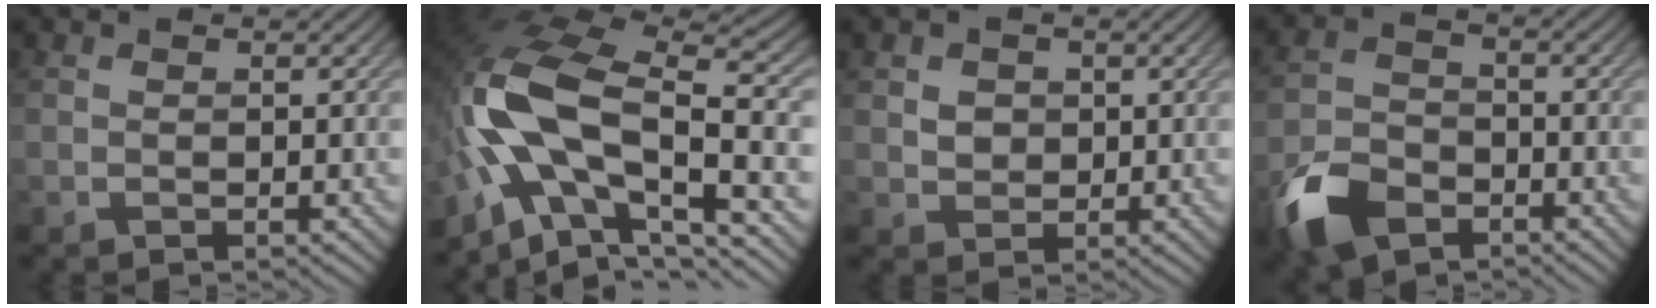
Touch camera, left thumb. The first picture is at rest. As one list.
[{"total": 16.2, "force": [-3.8, 8.4, 13.3], "torque": [-0.274, -0.005, -0.076]}, {"total": 2.3, "force": [0.4, 2.1, 1.0], "torque": [-0.028, -0.003, 0.002]}, {"total": 8.9, "force": [-5.6, 5.1, 4.7], "torque": [-0.113, -0.015, -0.118]}]